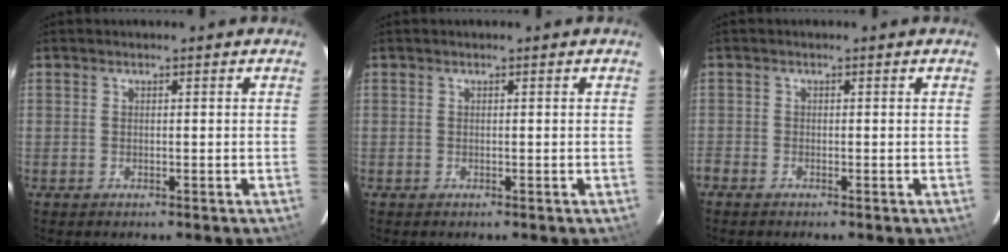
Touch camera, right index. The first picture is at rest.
{"total": 0.0}
{"total": 1.4, "force": [-1.0, 0.9, 0.0], "torque": [-0.006, 0.000, -0.024]}